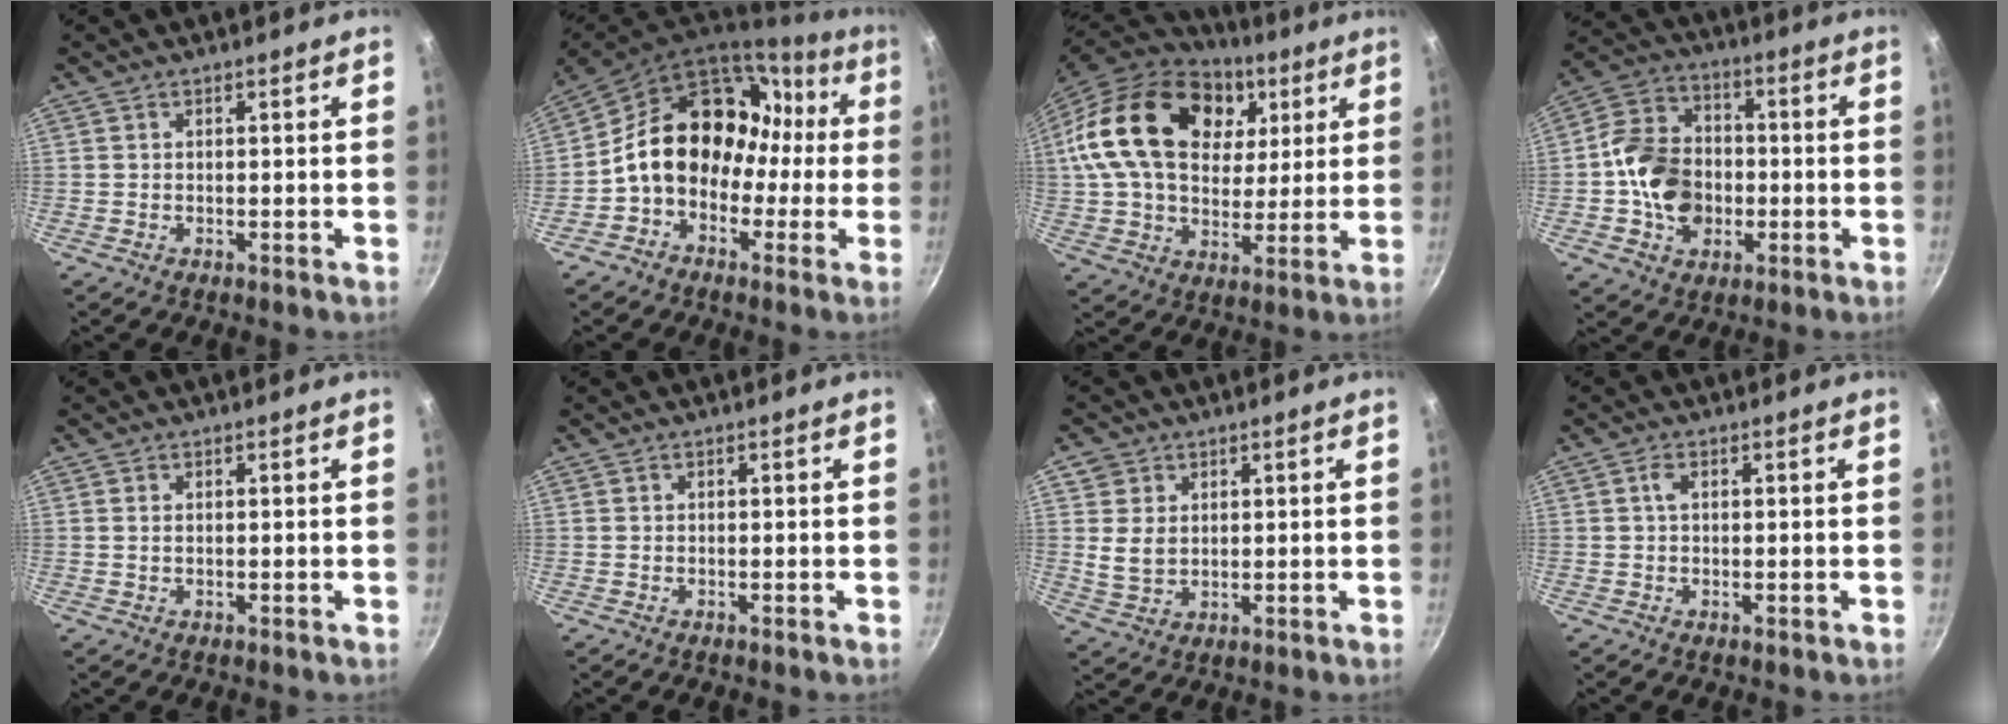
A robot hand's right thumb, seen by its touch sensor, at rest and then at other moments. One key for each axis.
{"total": 18.1, "fx": -0.5, "fy": 14.1, "fz": 11.4, "tx": -0.132, "ty": 0.075, "tz": -0.013}
{"total": 26.9, "fx": 8.5, "fy": 18.2, "fz": 17.8, "tx": -0.303, "ty": -0.002, "tz": 0.141}
{"total": 14.0, "fx": -1.9, "fy": 11.0, "fz": 8.4, "tx": -0.129, "ty": 0.025, "tz": -0.044}
{"total": 0.7, "fx": 0.2, "fy": 0.3, "fz": 0.5, "tx": -0.010, "ty": 0.000, "tz": 0.003}
{"total": 0.0}
{"total": 5.4, "fx": 1.4, "fy": 4.5, "fz": 2.6, "tx": -0.034, "ty": -0.009, "tz": 0.031}
{"total": 1.8, "fx": 0.4, "fy": 1.0, "fz": 1.4, "tx": -0.025, "ty": 0.003, "tz": 0.006}